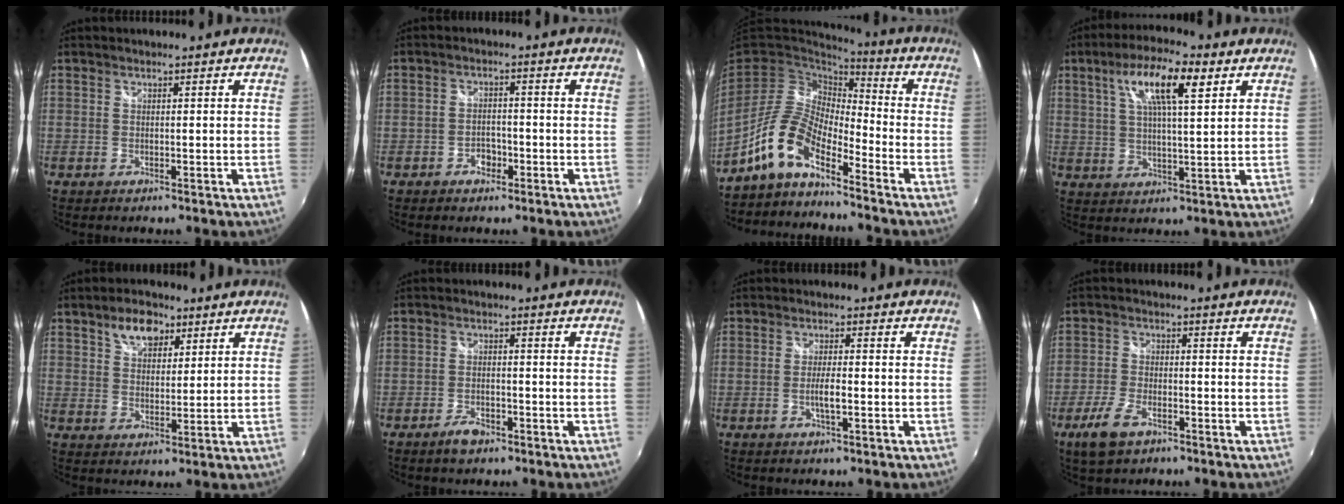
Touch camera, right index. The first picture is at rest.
{"total": 3.1, "force": [-1.7, 2.2, 1.4], "torque": [-0.027, 0.006, -0.024]}
{"total": 10.6, "force": [-7.4, 3.6, 6.7], "torque": [-0.138, 0.015, -0.154]}
{"total": 11.3, "force": [5.2, 2.8, 9.7], "torque": [-0.173, 0.018, 0.087]}
{"total": 7.1, "force": [4.2, 4.2, 3.9], "torque": [-0.061, 0.017, 0.072]}
{"total": 3.7, "force": [-2.6, 1.7, 2.0], "torque": [-0.047, 0.000, -0.046]}
{"total": 3.0, "force": [-0.9, 0.3, 2.9], "torque": [-0.054, -0.001, -0.017]}
{"total": 7.0, "force": [-4.2, 3.4, 4.5], "torque": [-0.114, -0.008, -0.078]}